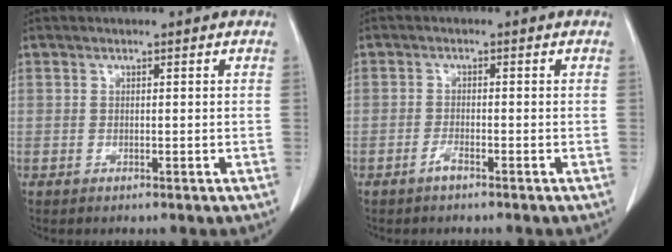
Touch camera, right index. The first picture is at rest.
{"total": 1.4, "force": [-1.0, 0.1, 0.9], "torque": [-0.017, 0.001, -0.019]}